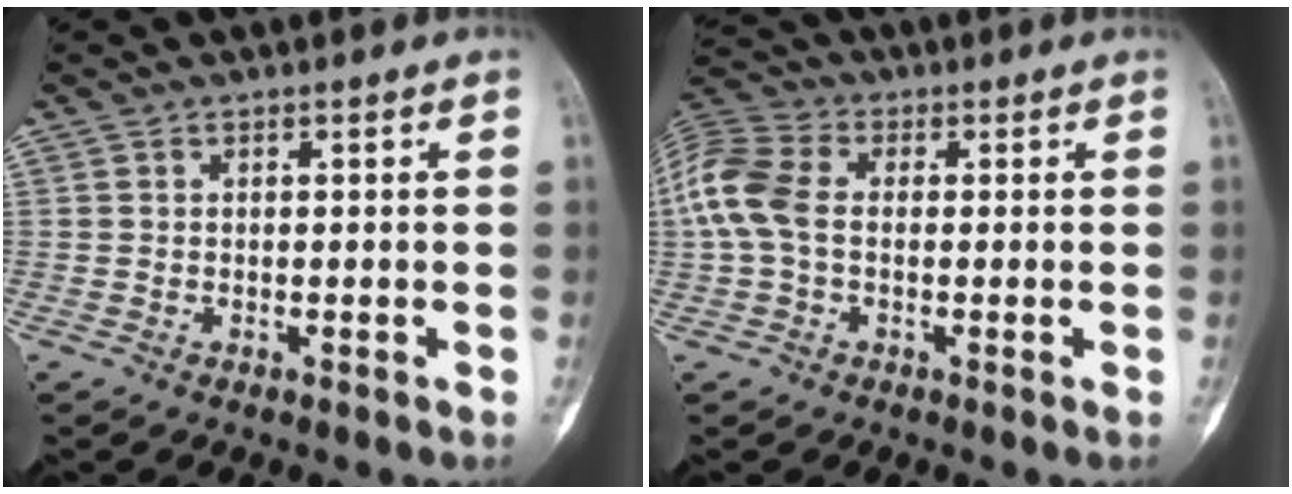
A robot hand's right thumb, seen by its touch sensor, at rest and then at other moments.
{"total": 10.0, "force": [0.0, 6.8, 7.3], "torque": [-0.164, 0.023, -0.011]}